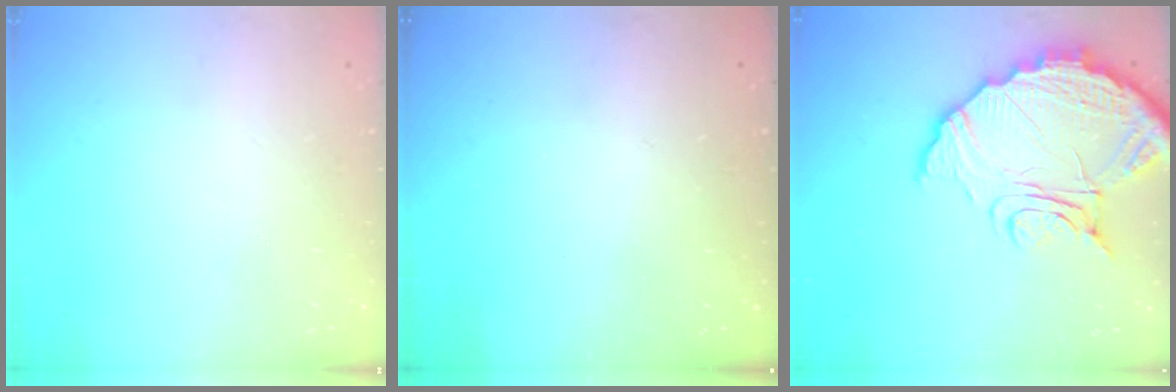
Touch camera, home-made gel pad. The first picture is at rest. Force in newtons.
{"total": 3.1, "press": 3.1, "slide": 0.1}
{"total": 17.0, "press": 17.0, "slide": 1.7}